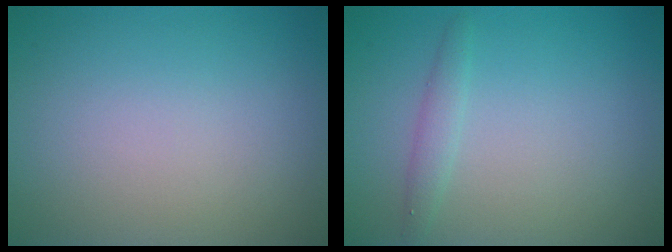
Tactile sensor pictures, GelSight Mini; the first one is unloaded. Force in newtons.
{"total": 1.3, "press": 1.3, "slide": 0.1}